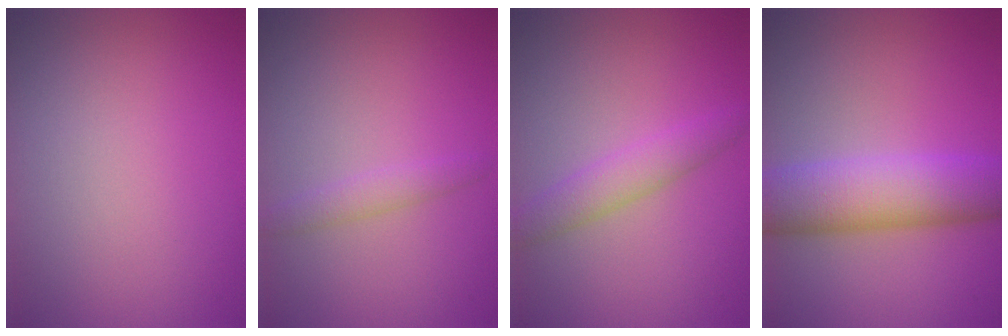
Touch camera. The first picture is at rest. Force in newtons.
{"total": 1.5, "press": 1.5, "slide": 0.0}
{"total": 2.7, "press": 2.7, "slide": 0.1}
{"total": 7.8, "press": 7.8, "slide": 0.2}